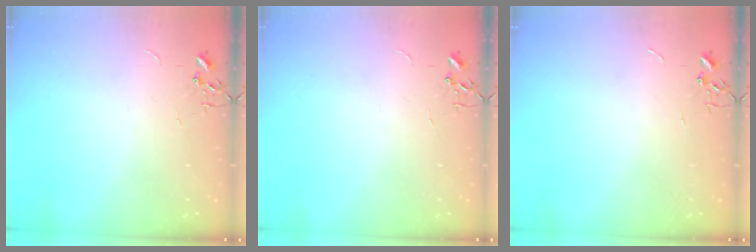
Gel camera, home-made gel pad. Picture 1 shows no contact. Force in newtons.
{"total": 0.0}
{"total": 0.0}